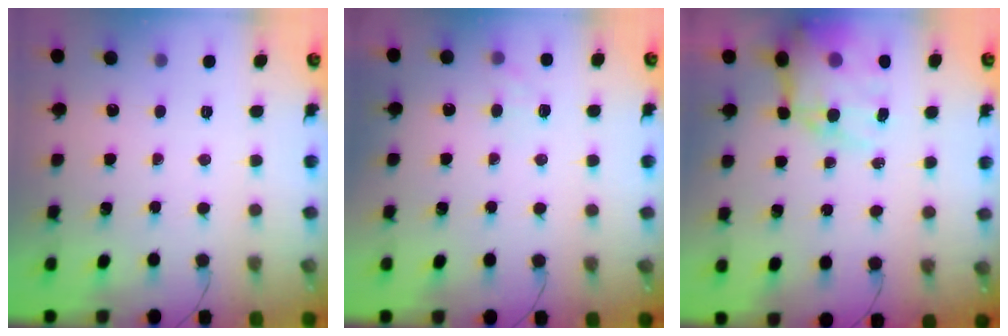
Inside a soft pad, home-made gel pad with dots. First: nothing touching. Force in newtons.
{"total": 6.1, "press": 5.9, "slide": 1.6}
{"total": 14.0, "press": 13.6, "slide": 3.3}